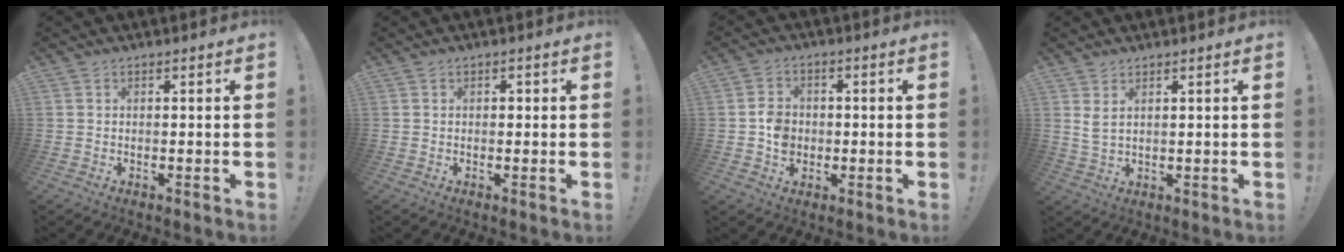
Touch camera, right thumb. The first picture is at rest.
{"total": 0.9, "force": [-0.2, 0.8, 0.2], "torque": [-0.004, 0.003, -0.006]}
{"total": 6.8, "force": [-1.2, 5.8, 3.2], "torque": [-0.041, 0.019, -0.014]}
{"total": 3.2, "force": [1.6, 1.3, 2.4], "torque": [-0.047, -0.004, 0.031]}